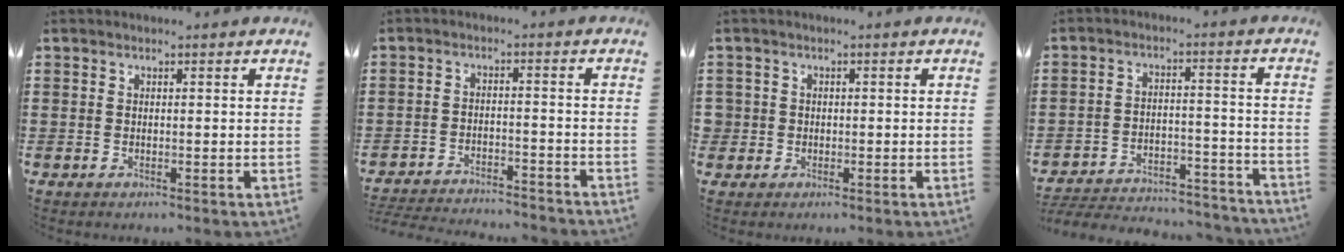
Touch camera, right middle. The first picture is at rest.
{"total": 3.9, "force": [-3.9, -0.1, 0.3], "torque": [-0.016, 0.000, -0.084]}
{"total": 1.6, "force": [-0.1, 1.6, 0.2], "torque": [-0.011, 0.007, -0.007]}
{"total": 5.1, "force": [-4.9, 0.7, 1.1], "torque": [-0.031, 0.002, -0.104]}